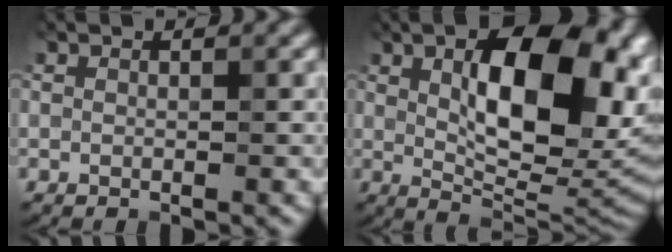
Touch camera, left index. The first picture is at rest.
{"total": 12.9, "force": [3.0, 5.8, 11.2], "torque": [-0.146, 0.005, 0.047]}